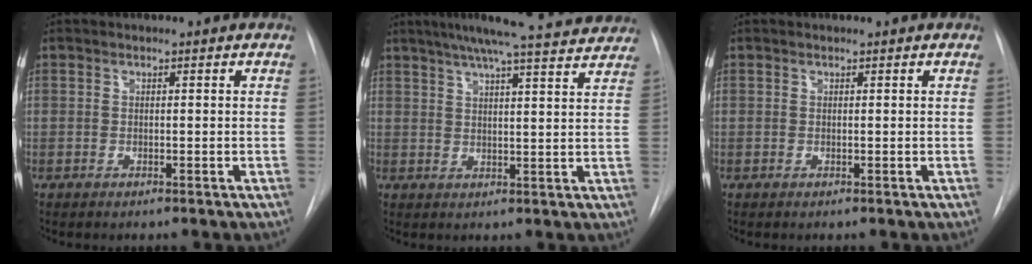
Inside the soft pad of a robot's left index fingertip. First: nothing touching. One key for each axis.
{"total": 17.5, "fx": 16.0, "fy": 1.0, "fz": 6.9, "tx": -0.104, "ty": 0.006, "tz": 0.202}
{"total": 0.0}